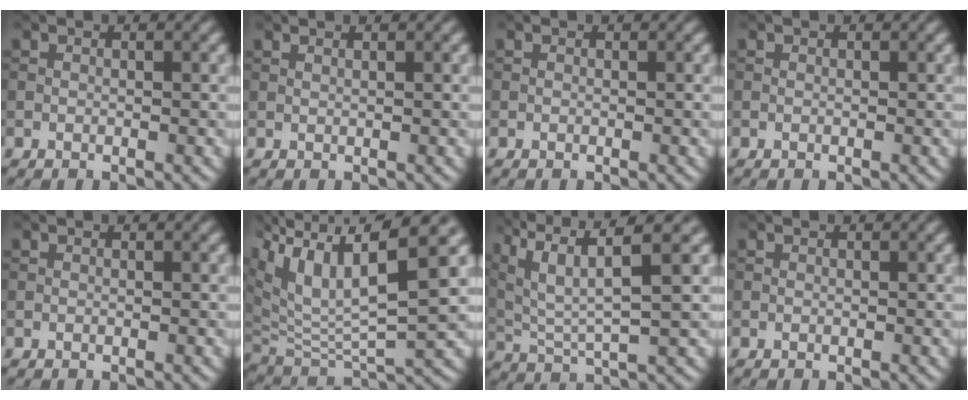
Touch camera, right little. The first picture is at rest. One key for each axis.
{"total": 0.9, "fx": 0.7, "fy": 0.2, "fz": 0.5, "tx": -0.005, "ty": -0.002, "tz": 0.003}
{"total": 0.0}
{"total": 0.0}
{"total": 0.0}
{"total": 11.3, "fx": 4.2, "fy": 4.4, "fz": 9.6, "tx": -0.192, "ty": 0.009, "tz": 0.079}
{"total": 8.9, "fx": 4.4, "fy": 2.5, "fz": 7.3, "tx": -0.160, "ty": 0.015, "tz": 0.085}
{"total": 0.0}